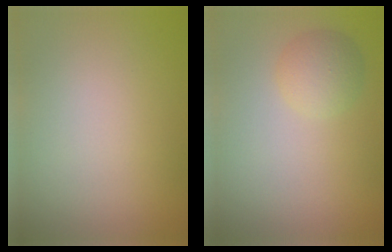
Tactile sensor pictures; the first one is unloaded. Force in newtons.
{"total": 2.3, "press": 2.3, "slide": 0.1}